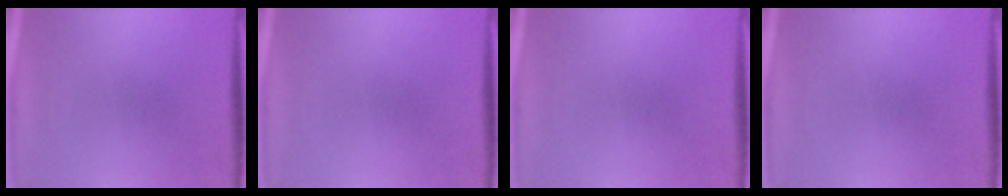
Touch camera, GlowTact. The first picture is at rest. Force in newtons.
{"total": 0.0}
{"total": 0.0}
{"total": 0.0}